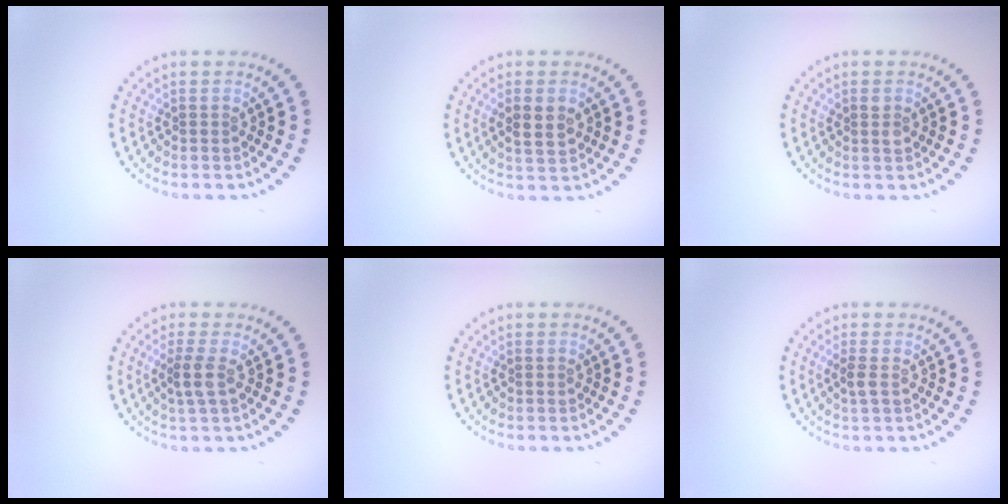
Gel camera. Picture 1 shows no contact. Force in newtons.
{"total": 2.6, "press": 2.5, "slide": 0.6}
{"total": 1.0, "press": 0.9, "slide": 0.3}
{"total": 1.8, "press": 1.5, "slide": 1.1}
{"total": 0.0}
{"total": 1.1, "press": 1.0, "slide": 0.4}